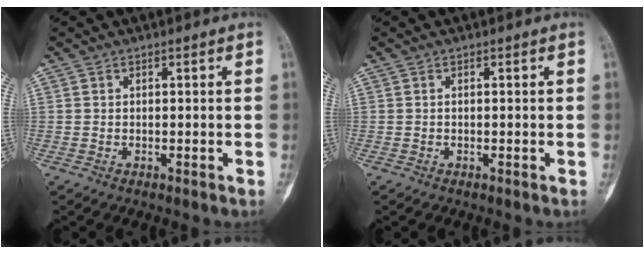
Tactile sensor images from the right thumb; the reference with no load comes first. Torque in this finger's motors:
{"motor_torque": [-0.26, -0.05, 0.00, 0.05, -0.01]}